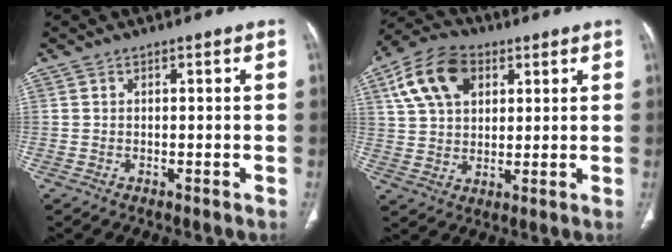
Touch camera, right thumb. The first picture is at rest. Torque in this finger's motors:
{"motor_torque": [-0.97, 1.39, 0.92, 0.09, 0.12]}